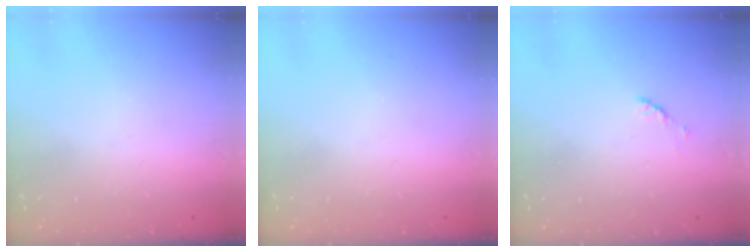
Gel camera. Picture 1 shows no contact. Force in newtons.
{"total": 0.0}
{"total": 2.8, "press": 2.7, "slide": 0.4}